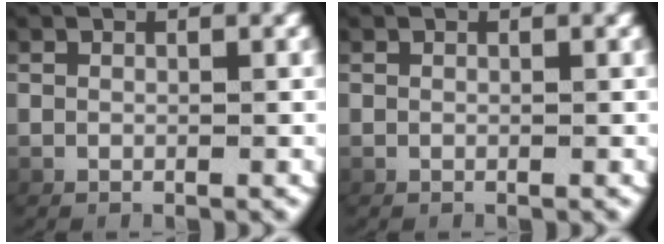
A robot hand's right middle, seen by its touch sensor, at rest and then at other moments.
{"total": 0.0}